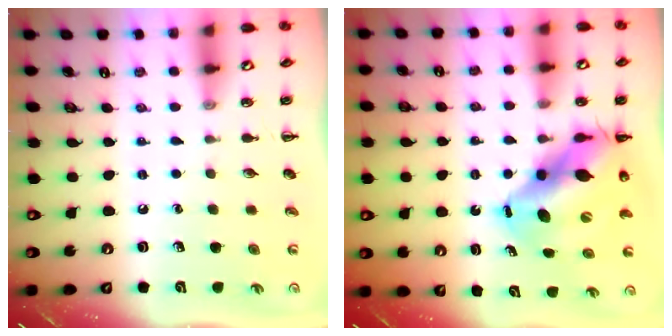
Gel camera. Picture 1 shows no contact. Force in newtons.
{"total": 14.1, "press": 13.6, "slide": 3.7}